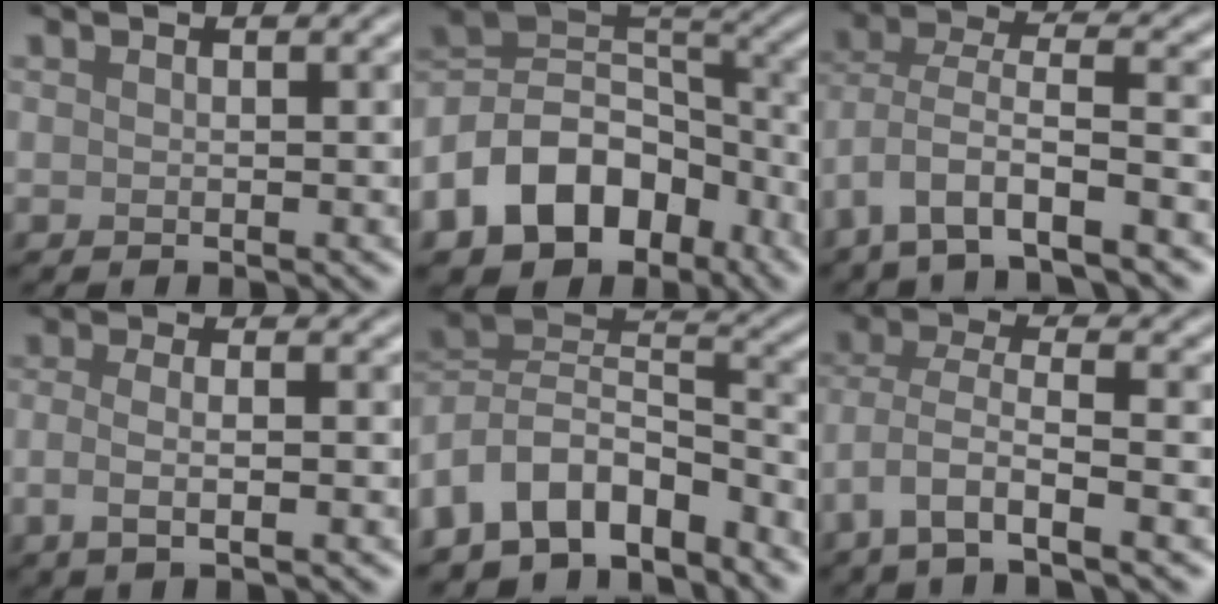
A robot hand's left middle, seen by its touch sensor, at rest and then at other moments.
{"total": 11.0, "force": [-5.3, 7.7, 5.8], "torque": [-0.103, 0.009, -0.109]}
{"total": 7.6, "force": [-4.6, 2.4, 5.5], "torque": [-0.102, 0.003, -0.091]}
{"total": 3.4, "force": [-0.7, 1.3, 3.1], "torque": [-0.050, -0.006, -0.015]}
{"total": 9.7, "force": [-6.0, 5.7, 5.1], "torque": [-0.084, 0.012, -0.123]}
{"total": 5.8, "force": [-3.2, 1.6, 4.5], "torque": [-0.090, -0.003, -0.067]}